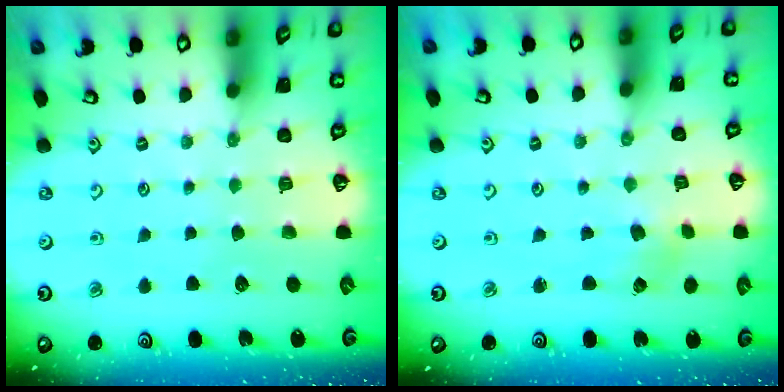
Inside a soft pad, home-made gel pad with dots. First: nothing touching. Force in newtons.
{"total": 3.6, "press": 3.5, "slide": 0.7}